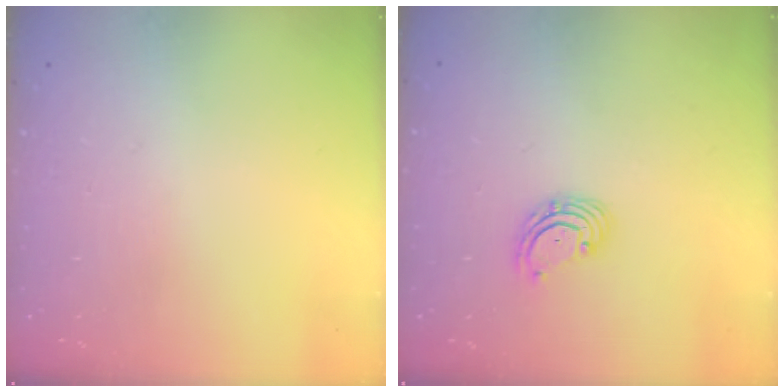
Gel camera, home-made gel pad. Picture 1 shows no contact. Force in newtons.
{"total": 3.3, "press": 3.3, "slide": 0.5}